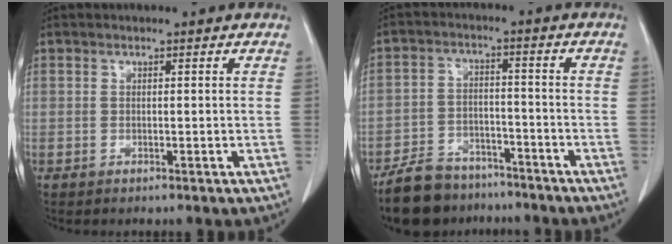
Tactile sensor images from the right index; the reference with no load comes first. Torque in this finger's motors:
{"motor_torque": [-1.57, -0.57, -1.05, -0.21]}